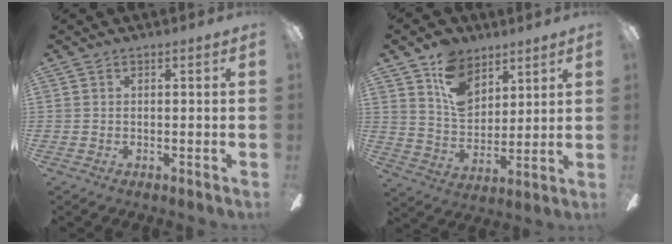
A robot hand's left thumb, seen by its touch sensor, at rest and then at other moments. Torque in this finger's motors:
{"motor_torque": [1.70, 1.06, 1.29, -0.75, 0.09]}